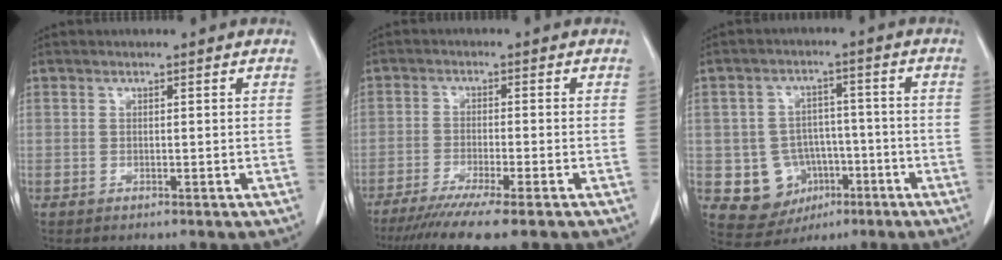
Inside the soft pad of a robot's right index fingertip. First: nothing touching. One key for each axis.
{"total": 10.4, "fx": -8.1, "fy": -0.4, "fz": 6.5, "tx": -0.090, "ty": -0.028, "tz": -0.126}
{"total": 8.7, "fx": -2.5, "fy": 7.9, "fz": 2.4, "tx": -0.043, "ty": 0.021, "tz": -0.025}